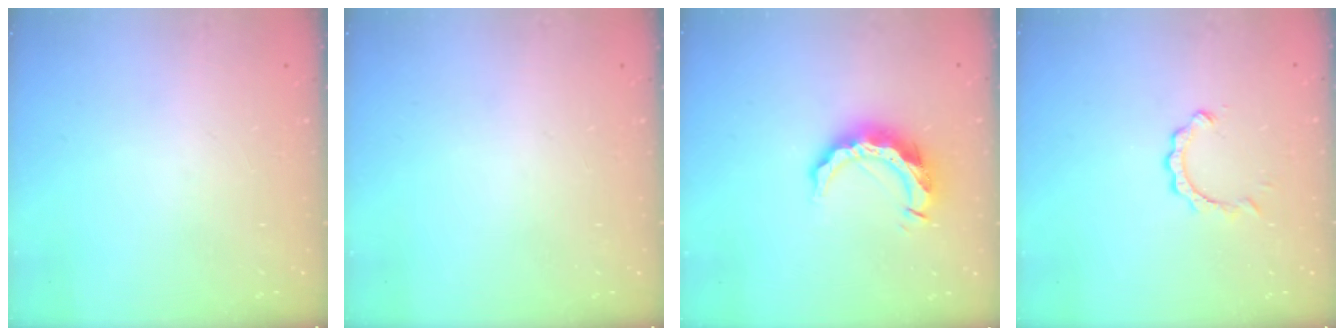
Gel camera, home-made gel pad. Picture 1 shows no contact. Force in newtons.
{"total": 0.0}
{"total": 10.5, "press": 10.5, "slide": 0.3}
{"total": 2.8, "press": 2.8, "slide": 0.4}